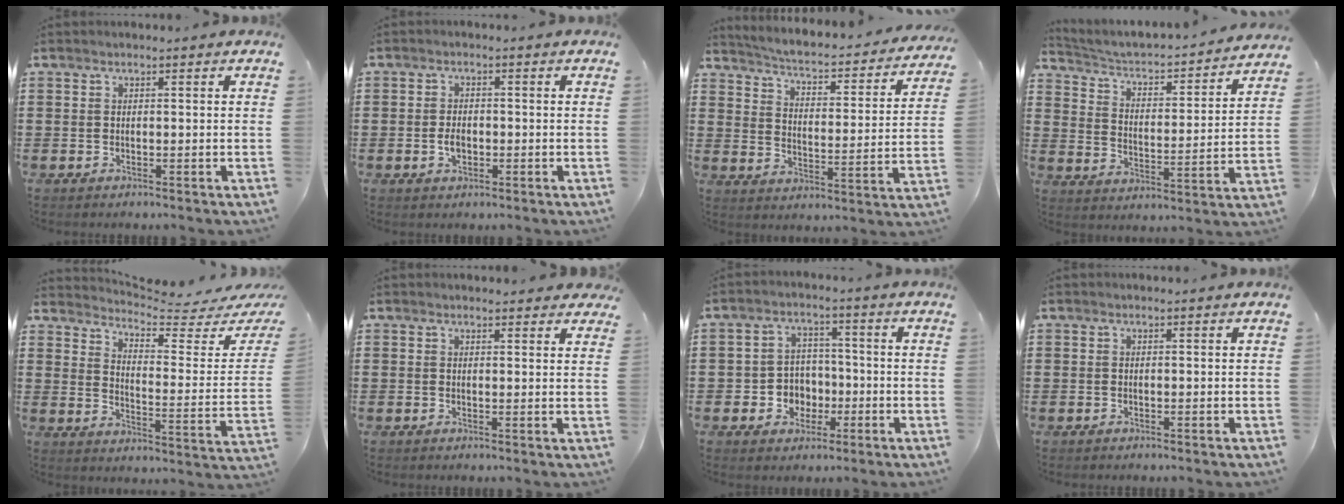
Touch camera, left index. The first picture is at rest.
{"total": 2.3, "force": [-0.4, 1.3, 1.9], "torque": [-0.044, 0.000, -0.009]}
{"total": 2.8, "force": [2.6, -0.1, 1.1], "torque": [-0.042, -0.033, 0.032]}
{"total": 2.5, "force": [2.2, 0.6, 0.9], "torque": [-0.034, -0.030, 0.025]}
{"total": 3.8, "force": [3.6, -0.1, 1.2], "torque": [-0.039, -0.038, 0.053]}
{"total": 1.6, "force": [1.5, 0.5, 0.4], "torque": [-0.003, 0.000, 0.028]}
{"total": 5.0, "force": [-1.4, 4.6, 1.4], "torque": [-0.039, 0.013, -0.025]}
{"total": 0.0}